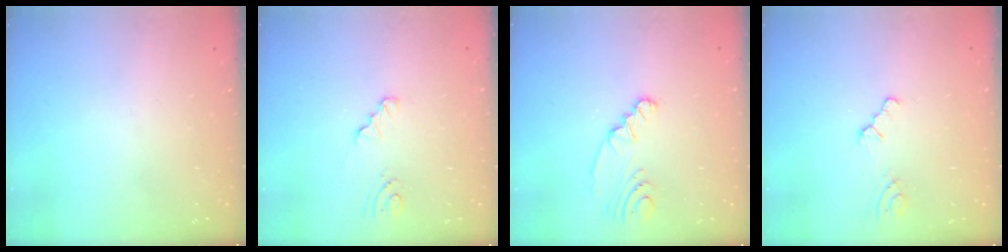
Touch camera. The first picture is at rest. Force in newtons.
{"total": 2.4, "press": 2.3, "slide": 0.3}
{"total": 2.9, "press": 2.7, "slide": 1.2}
{"total": 1.2, "press": 1.1, "slide": 0.2}